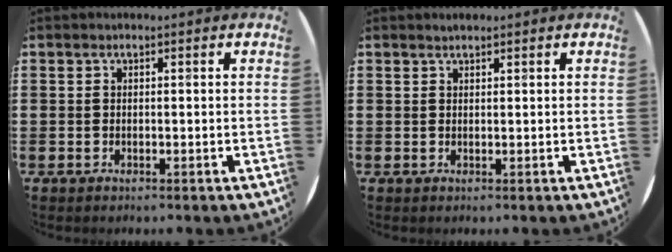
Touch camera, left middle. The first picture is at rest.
{"total": 0.7, "force": [0.7, 0.1, 0.1], "torque": [-0.003, 0.000, 0.014]}